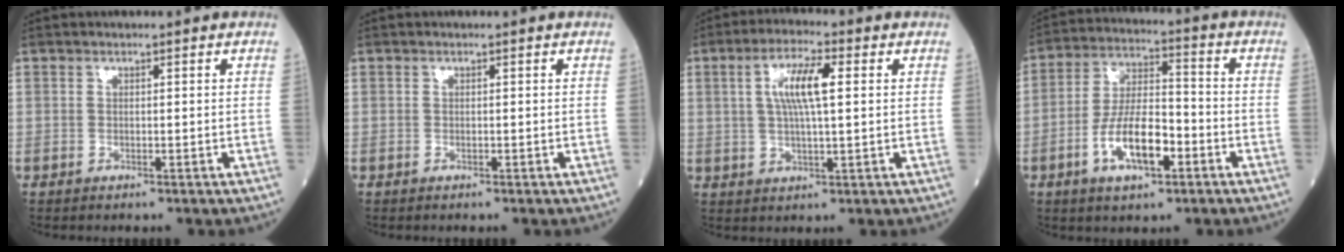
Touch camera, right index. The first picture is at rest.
{"total": 0.0}
{"total": 7.6, "force": [1.7, 1.4, 7.2], "torque": [-0.142, 0.012, 0.031]}
{"total": 10.9, "force": [-4.2, 3.8, 9.3], "torque": [-0.185, 0.008, -0.076]}